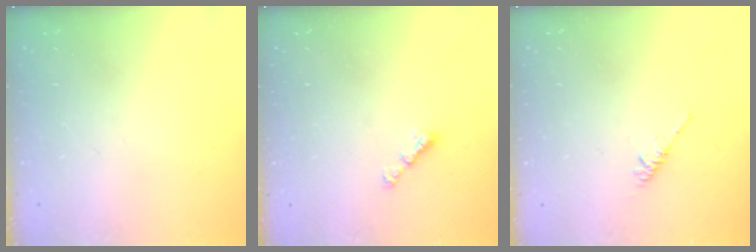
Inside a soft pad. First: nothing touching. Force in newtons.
{"total": 2.9, "press": 2.8, "slide": 0.6}
{"total": 3.3, "press": 3.2, "slide": 0.5}